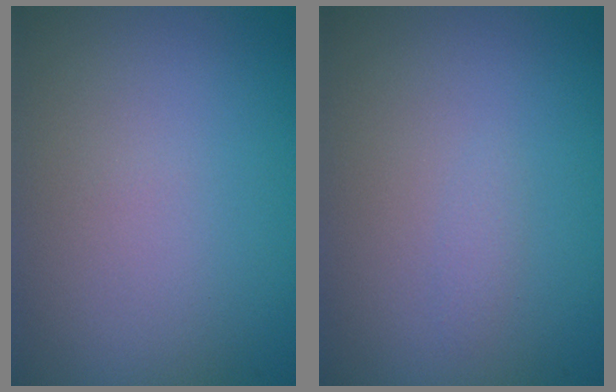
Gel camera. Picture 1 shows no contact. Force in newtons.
{"total": 0.6, "press": 0.6, "slide": 0.1}